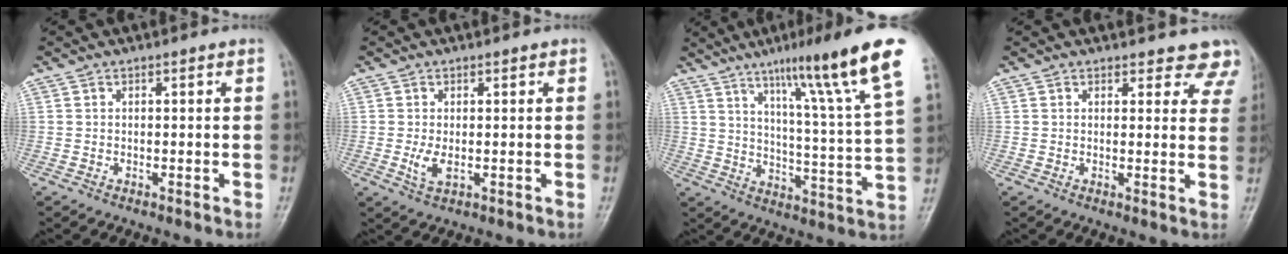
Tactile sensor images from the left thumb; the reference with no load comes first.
{"total": 2.9, "force": [-0.1, 1.6, 2.3], "torque": [-0.049, -0.010, 0.004]}
{"total": 19.3, "force": [11.8, 1.0, 15.2], "torque": [-0.207, -0.052, 0.171]}
{"total": 6.8, "force": [6.1, 2.9, 0.4], "torque": [0.047, -0.026, 0.042]}